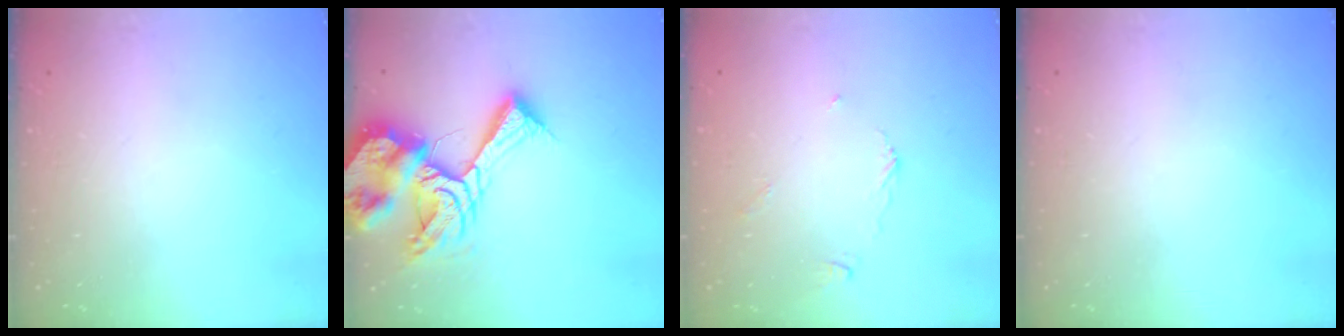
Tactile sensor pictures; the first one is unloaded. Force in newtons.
{"total": 18.4, "press": 18.3, "slide": 2.0}
{"total": 3.8, "press": 3.8, "slide": 0.2}
{"total": 0.0}